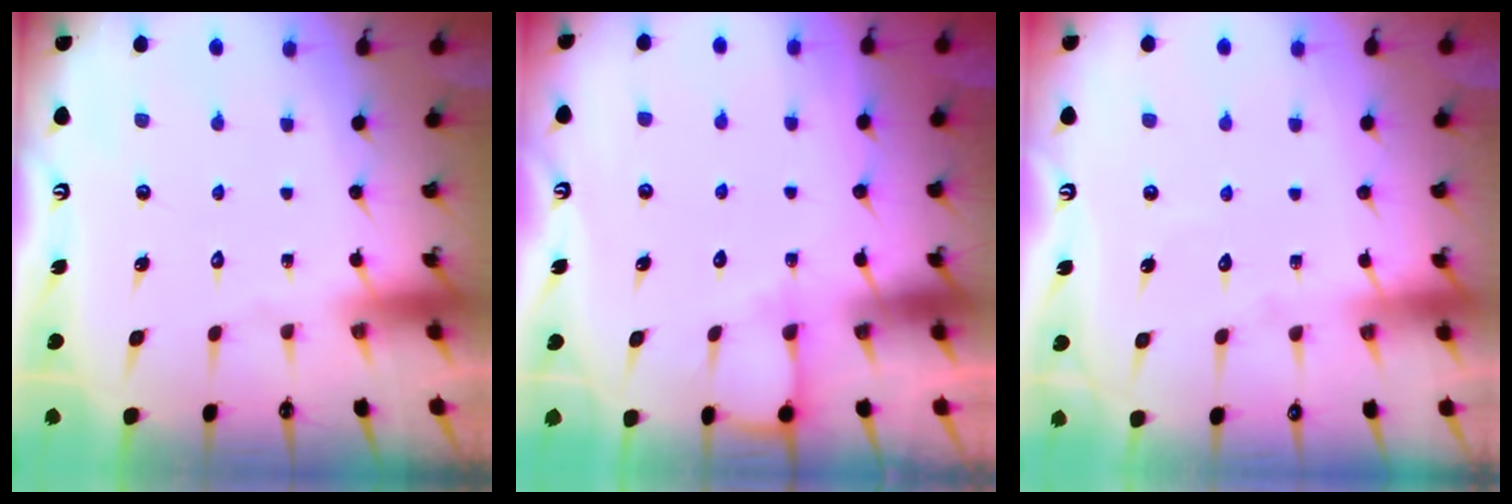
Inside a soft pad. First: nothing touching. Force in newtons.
{"total": 6.1, "press": 6.0, "slide": 0.6}
{"total": 3.0, "press": 3.0, "slide": 0.3}